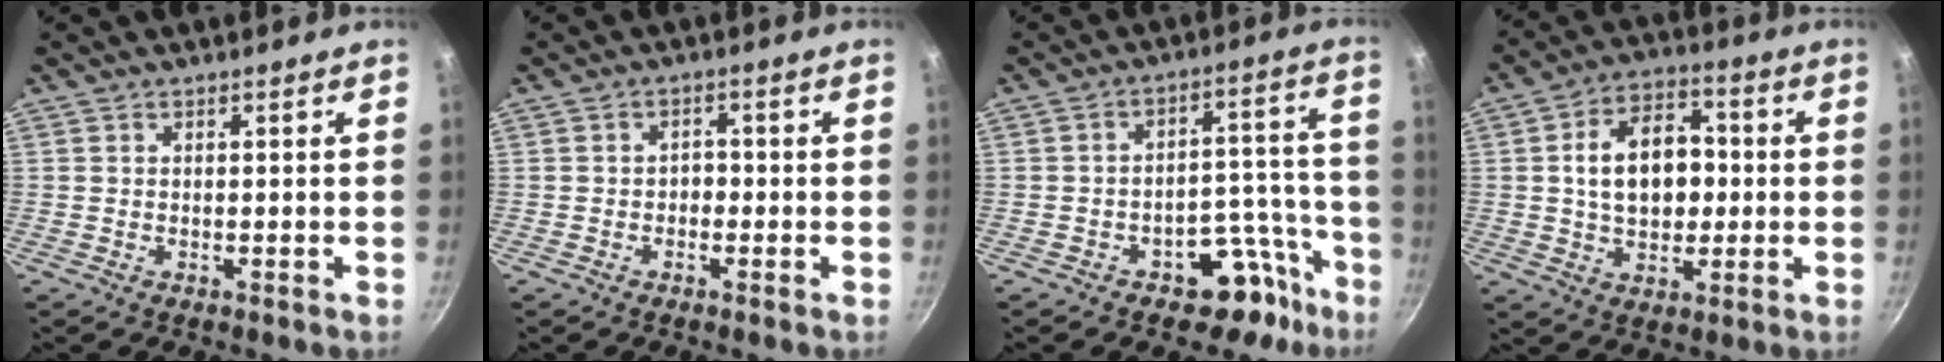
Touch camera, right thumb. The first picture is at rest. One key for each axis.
{"total": 2.0, "fx": -0.7, "fy": 1.5, "fz": 1.1, "tx": -0.001, "ty": 0.009, "tz": -0.017}
{"total": 10.5, "fx": -6.7, "fy": 5.9, "fz": 5.4, "tx": -0.027, "ty": 0.084, "tz": -0.092}
{"total": 13.2, "fx": 0.8, "fy": 8.7, "fz": 9.8, "tx": -0.135, "ty": 0.019, "tz": 0.010}